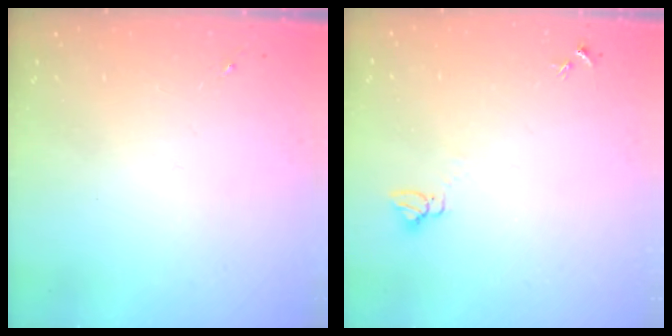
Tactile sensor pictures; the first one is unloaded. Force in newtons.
{"total": 3.9, "press": 3.8, "slide": 0.3}